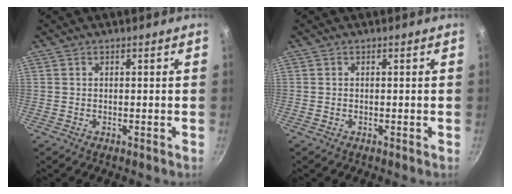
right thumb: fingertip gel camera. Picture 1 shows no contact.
{"total": 0.0}